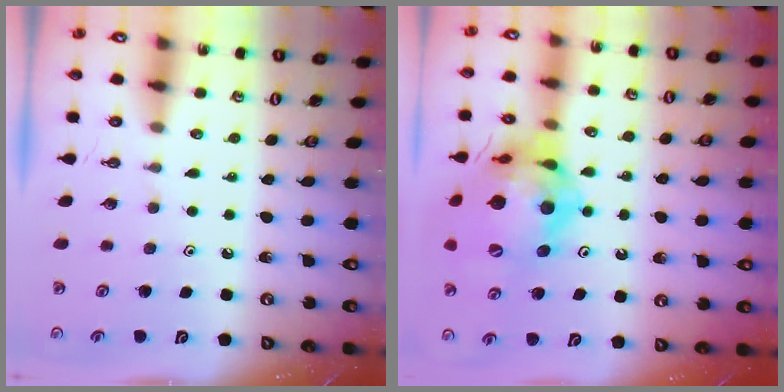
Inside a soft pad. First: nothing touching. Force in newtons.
{"total": 20.7, "press": 20.5, "slide": 2.6}